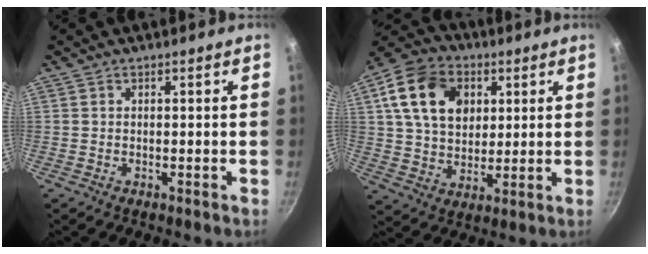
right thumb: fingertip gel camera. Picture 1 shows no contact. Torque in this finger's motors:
{"motor_torque": [0.07, 3.54, 1.53, 0.07, 0.13]}